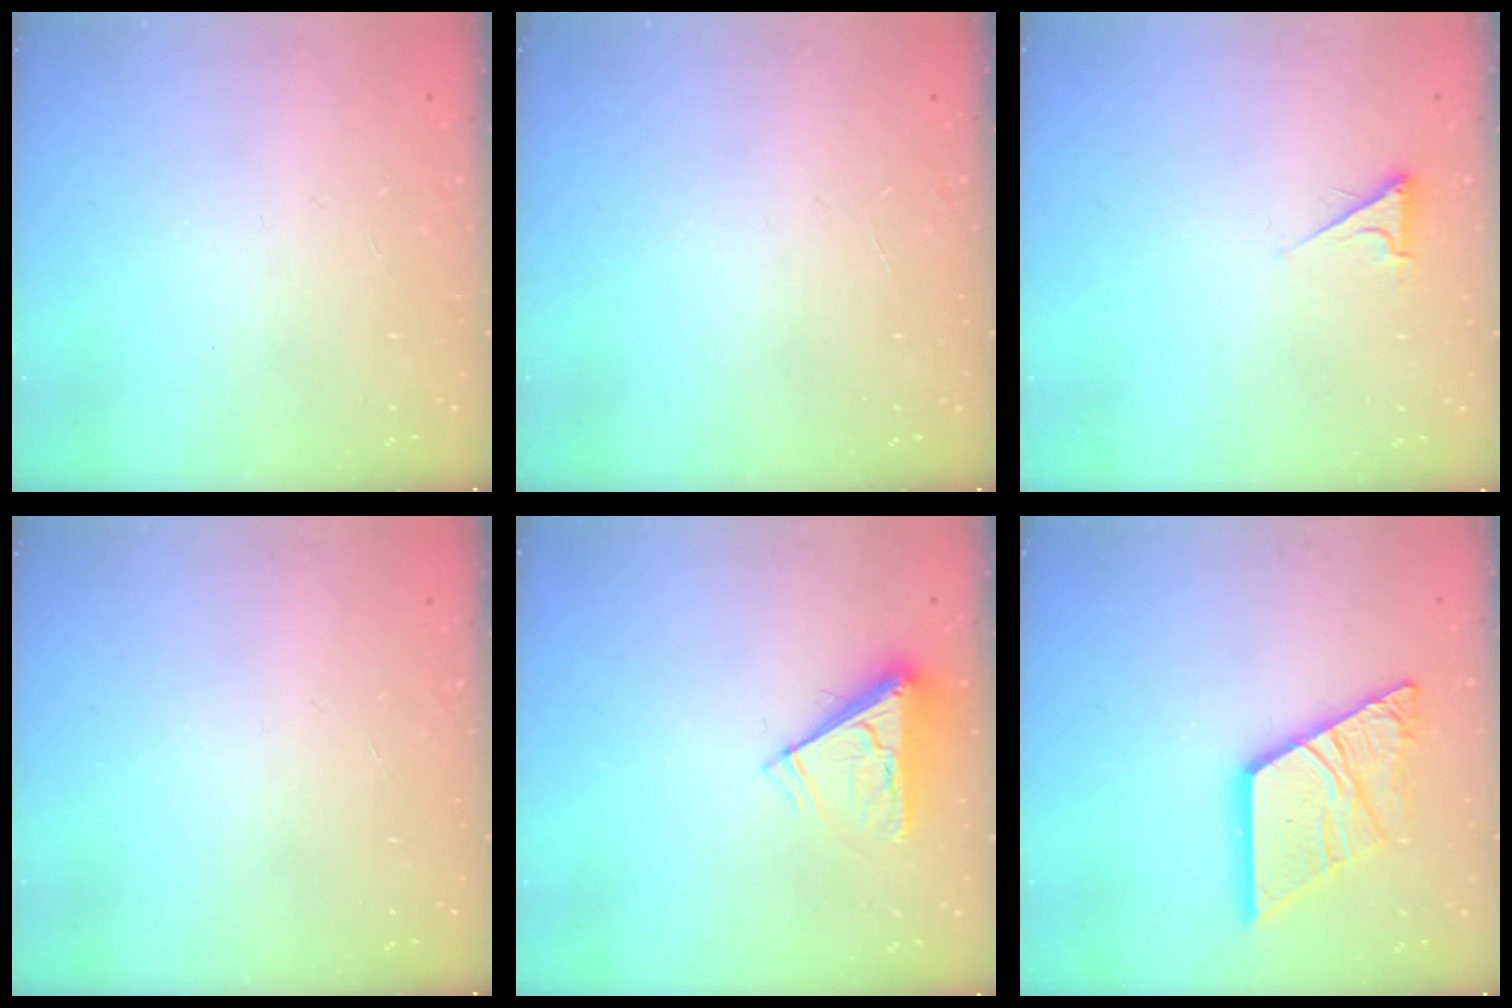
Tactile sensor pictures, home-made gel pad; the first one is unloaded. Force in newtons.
{"total": 0.0}
{"total": 4.0, "press": 4.0, "slide": 0.7}
{"total": 0.0}
{"total": 8.4, "press": 8.3, "slide": 1.4}
{"total": 18.0, "press": 17.9, "slide": 1.9}